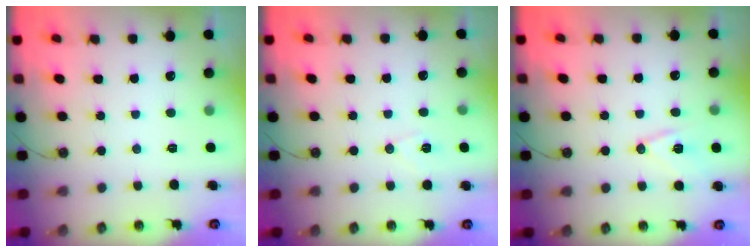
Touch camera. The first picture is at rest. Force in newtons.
{"total": 6.1, "press": 4.9, "slide": 3.6}
{"total": 10.8, "press": 10.3, "slide": 3.3}